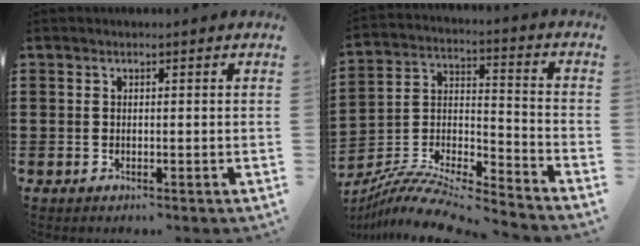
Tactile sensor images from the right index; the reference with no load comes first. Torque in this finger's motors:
{"motor_torque": [-1.14, 1.00, 0.47, 0.10]}